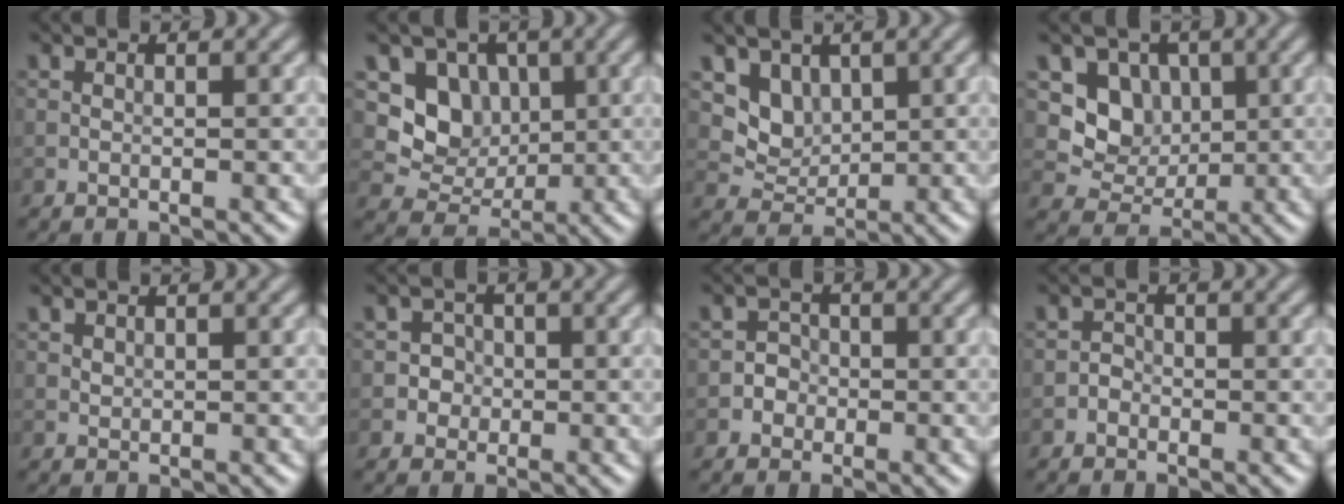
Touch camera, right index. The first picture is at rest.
{"total": 4.9, "force": [1.1, 4.2, 2.3], "torque": [-0.036, -0.008, 0.010]}
{"total": 3.5, "force": [1.5, 2.8, 1.5], "torque": [-0.031, -0.015, 0.035]}
{"total": 4.4, "force": [0.9, 3.8, 2.0], "torque": [-0.034, -0.008, 0.008]}
{"total": 0.6, "force": [0.5, 0.4, 0.2], "torque": [-0.004, -0.001, 0.012]}
{"total": 1.7, "force": [-0.3, 1.6, 0.3], "torque": [0.021, 0.000, -0.009]}
{"total": 1.6, "force": [-0.5, 1.5, 0.2], "torque": [0.020, 0.003, -0.015]}
{"total": 0.9, "force": [-0.6, 0.7, 0.1], "torque": [0.004, 0.002, -0.011]}